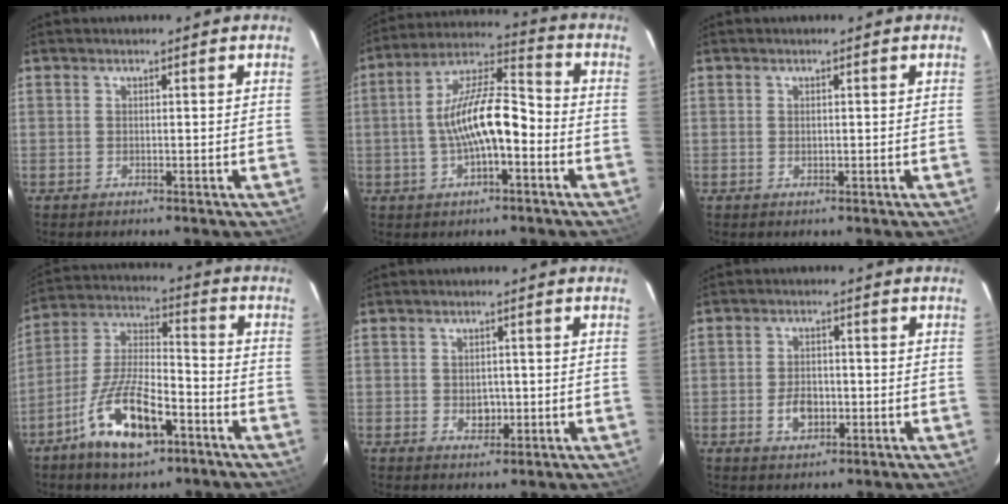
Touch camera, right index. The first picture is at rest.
{"total": 12.8, "force": [-2.8, 4.4, 11.7], "torque": [-0.220, 0.019, -0.051]}
{"total": 0.6, "force": [0.1, 0.4, 0.4], "torque": [-0.006, 0.000, 0.003]}
{"total": 15.0, "force": [-8.1, 5.7, 11.2], "torque": [-0.230, 0.000, -0.145]}
{"total": 3.2, "force": [-0.5, 2.6, 1.8], "torque": [-0.029, -0.001, -0.003]}
{"total": 4.9, "force": [-1.4, 3.3, 3.4], "torque": [-0.062, 0.004, -0.018]}